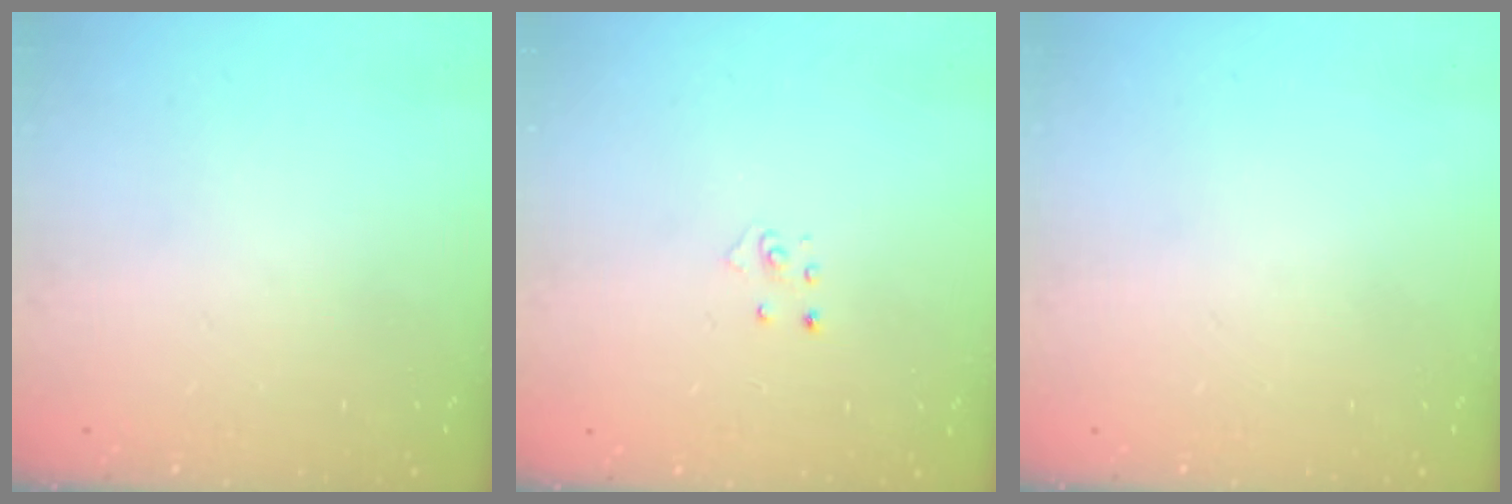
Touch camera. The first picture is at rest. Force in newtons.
{"total": 2.8, "press": 2.8, "slide": 0.3}
{"total": 0.0}